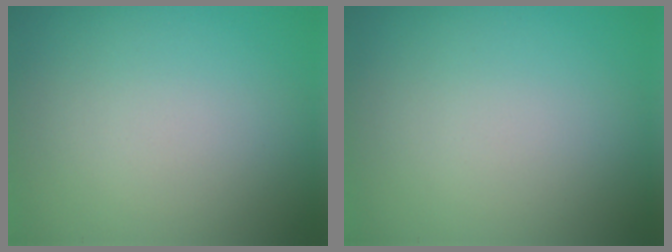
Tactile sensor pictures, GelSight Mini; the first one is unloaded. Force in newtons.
{"total": 0.0}